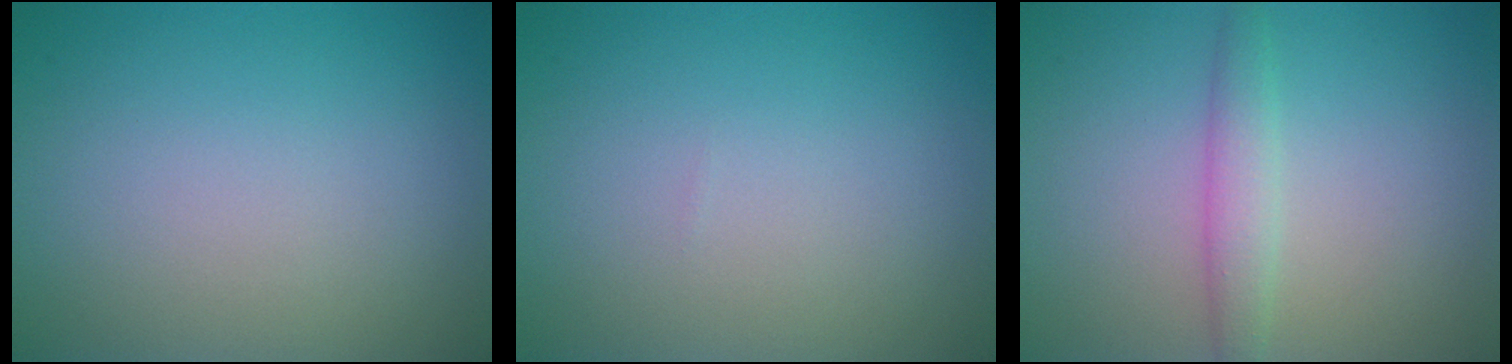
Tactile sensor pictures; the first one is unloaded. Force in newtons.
{"total": 0.0}
{"total": 2.2, "press": 2.2, "slide": 0.1}